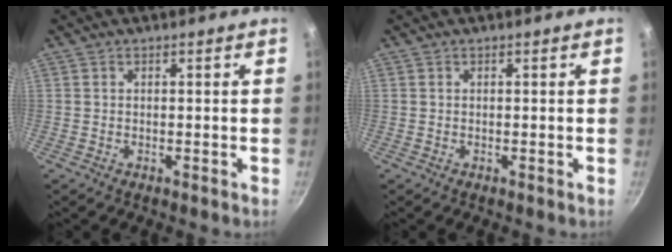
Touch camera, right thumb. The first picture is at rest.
{"total": 0.0}